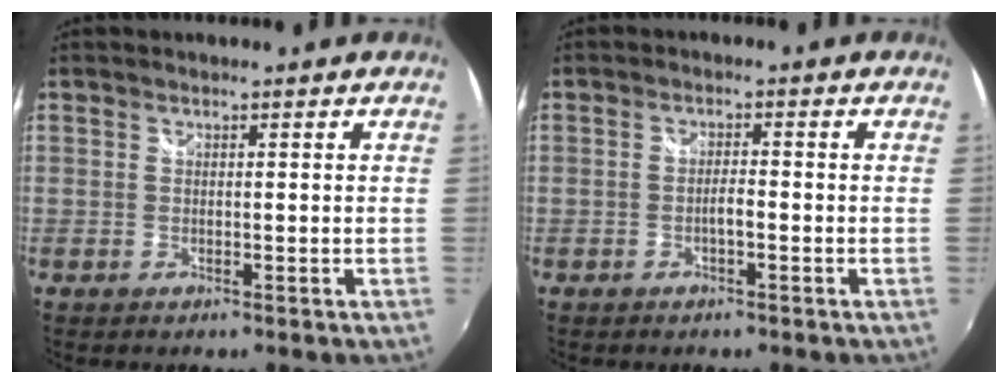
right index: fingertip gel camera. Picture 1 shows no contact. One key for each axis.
{"total": 1.6, "fx": -0.8, "fy": 0.3, "fz": 1.4, "tx": -0.026, "ty": 0.002, "tz": -0.015}